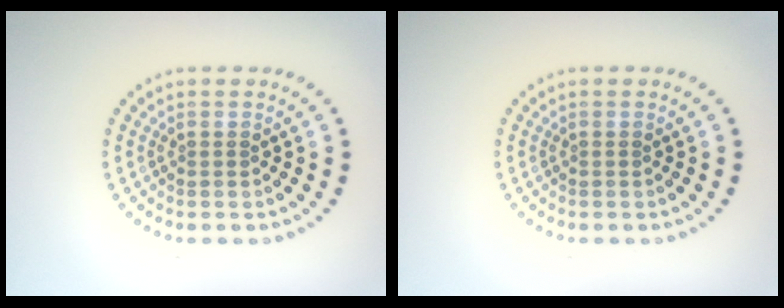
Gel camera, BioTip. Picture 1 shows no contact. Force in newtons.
{"total": 0.0}